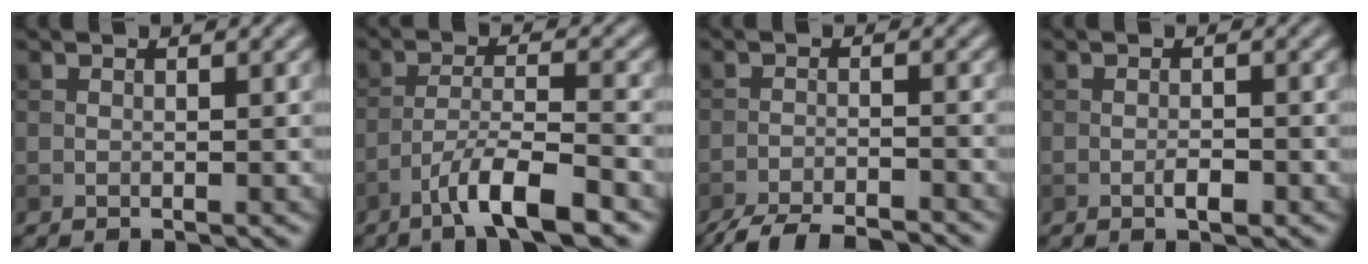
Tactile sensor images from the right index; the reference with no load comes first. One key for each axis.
{"total": 6.4, "fx": -4.3, "fy": 1.2, "fz": 4.5, "tx": -0.076, "ty": 0.004, "tz": -0.079}
{"total": 7.2, "fx": -6.7, "fy": 1.2, "fz": 2.6, "tx": -0.047, "ty": -0.015, "tz": -0.107}
{"total": 1.3, "fx": -0.6, "fy": 0.4, "fz": 1.1, "tx": -0.020, "ty": 0.000, "tz": -0.012}